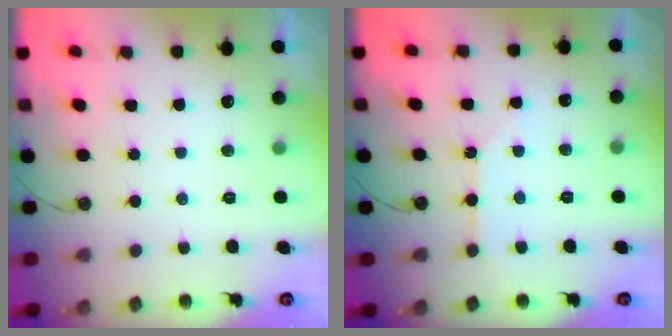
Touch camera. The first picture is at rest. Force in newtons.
{"total": 2.8, "press": 2.8, "slide": 0.5}